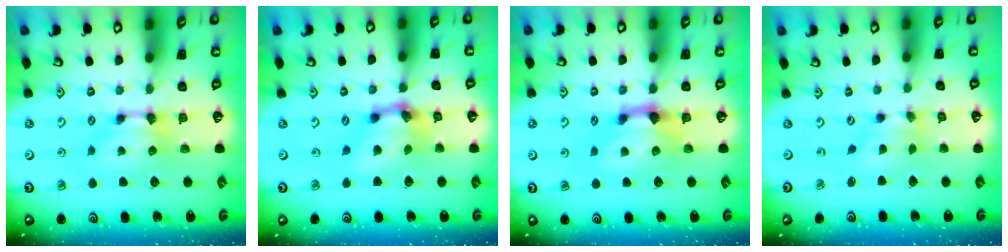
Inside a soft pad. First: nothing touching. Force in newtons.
{"total": 4.6, "press": 4.1, "slide": 2.0}
{"total": 2.1, "press": 1.6, "slide": 1.4}
{"total": 2.1, "press": 1.6, "slide": 1.3}